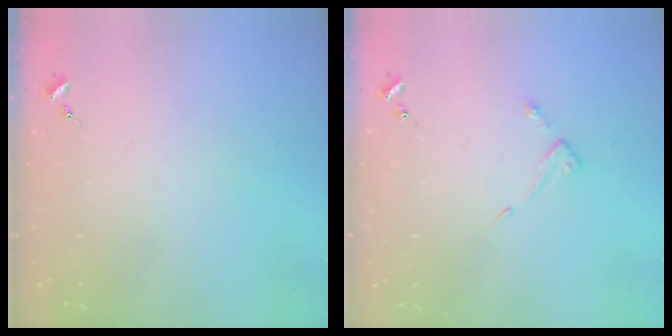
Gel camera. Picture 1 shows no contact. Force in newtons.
{"total": 3.9, "press": 3.9, "slide": 0.5}